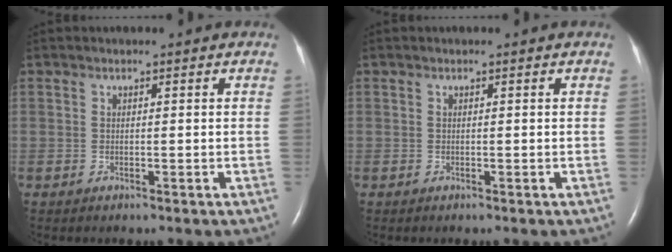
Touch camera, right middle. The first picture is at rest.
{"total": 0.0}